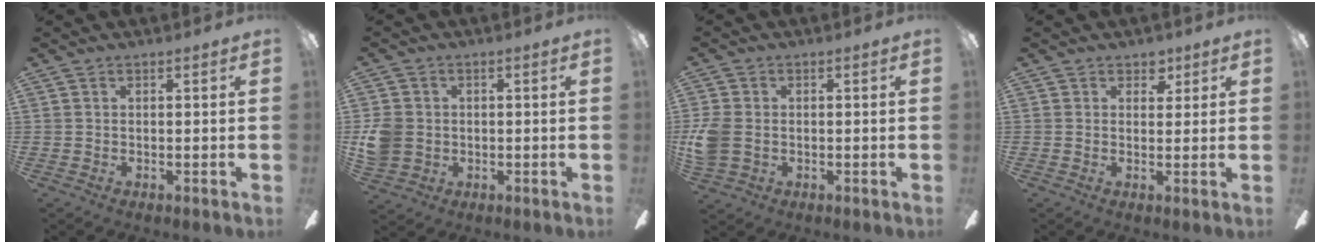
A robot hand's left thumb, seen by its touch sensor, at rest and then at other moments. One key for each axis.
{"total": 6.0, "fx": 0.1, "fy": 5.5, "fz": 2.3, "tx": -0.054, "ty": 0.013, "tz": 0.006}
{"total": 6.2, "fx": -0.3, "fy": 4.8, "fz": 4.0, "tx": -0.094, "ty": 0.007, "tz": -0.004}
{"total": 3.2, "fx": 2.2, "fy": 2.1, "fz": 1.1, "tx": -0.001, "ty": -0.007, "tz": 0.036}